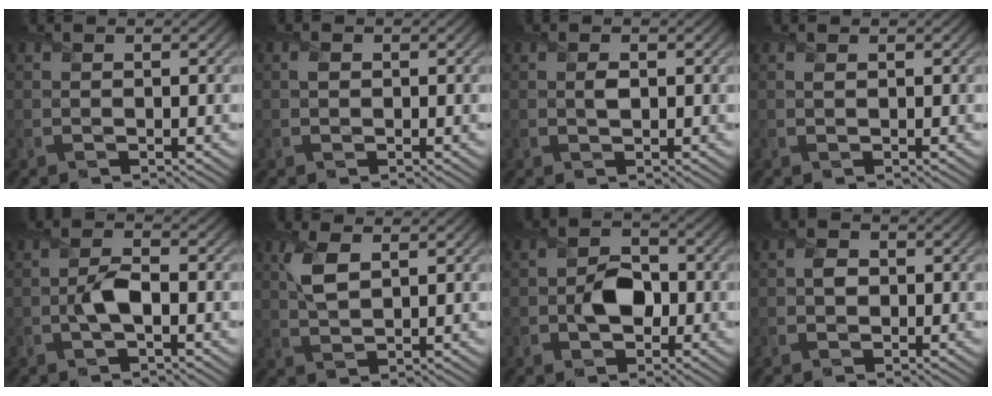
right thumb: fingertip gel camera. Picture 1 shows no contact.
{"total": 0.5, "force": [0.1, 0.5, 0.1], "torque": [-0.003, 0.001, -0.001]}
{"total": 1.0, "force": [0.1, 0.6, 0.8], "torque": [-0.015, 0.000, 0.001]}
{"total": 0.0}
{"total": 3.0, "force": [-0.8, 1.1, 2.7], "torque": [-0.058, 0.005, -0.018]}
{"total": 4.0, "force": [1.7, 1.8, 3.1], "torque": [-0.078, 0.002, 0.036]}
{"total": 4.6, "force": [-1.1, 3.3, 3.0], "torque": [-0.048, 0.001, -0.022]}
{"total": 1.4, "force": [-0.1, 1.3, 0.6], "torque": [-0.012, 0.001, -0.007]}